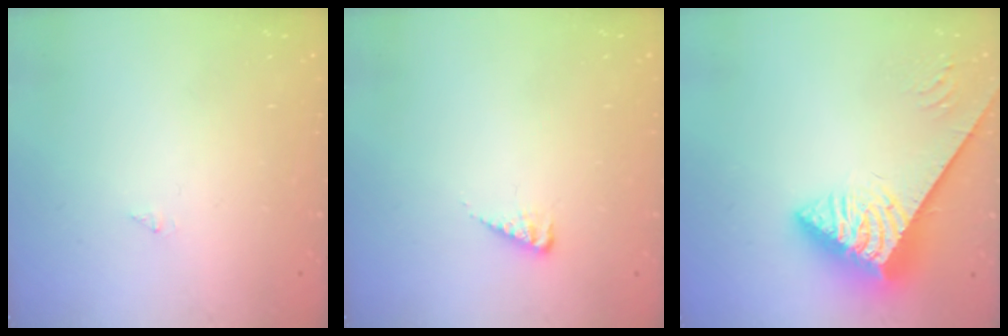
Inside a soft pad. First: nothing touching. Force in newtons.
{"total": 3.8, "press": 3.7, "slide": 0.5}
{"total": 5.3, "press": 5.3, "slide": 0.7}